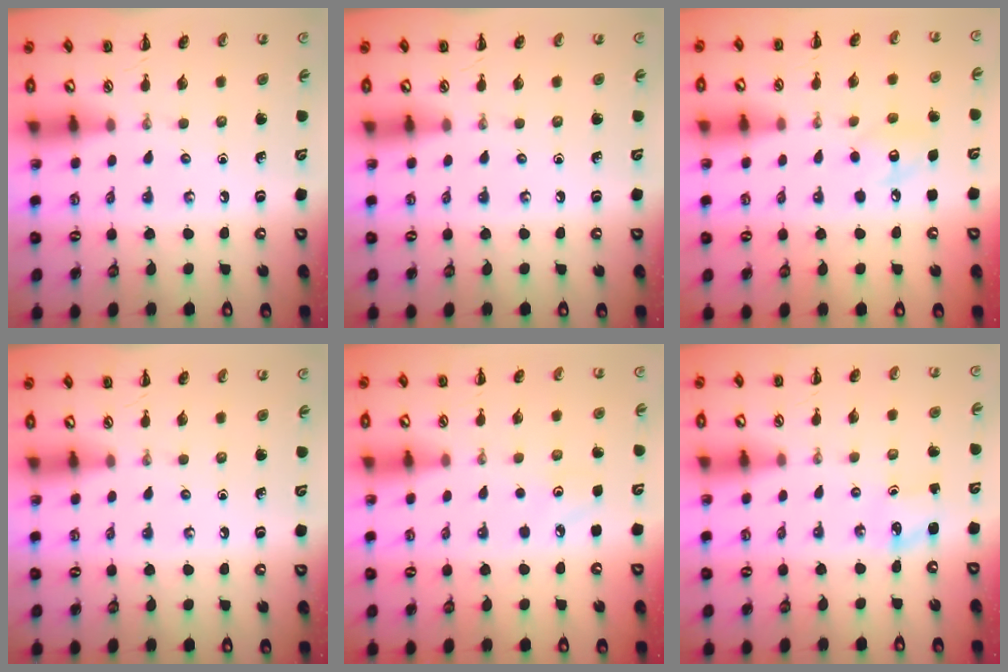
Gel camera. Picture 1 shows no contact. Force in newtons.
{"total": 0.0}
{"total": 7.1, "press": 7.0, "slide": 1.2}
{"total": 0.0}
{"total": 2.8, "press": 2.7, "slide": 0.8}
{"total": 1.9, "press": 1.8, "slide": 0.3}